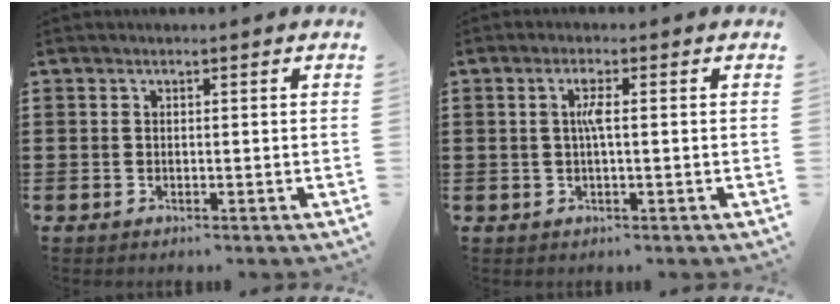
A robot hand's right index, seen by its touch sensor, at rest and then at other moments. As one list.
[{"total": 2.7, "force": [0.1, 0.3, 2.7], "torque": [-0.053, -0.001, -0.002]}]